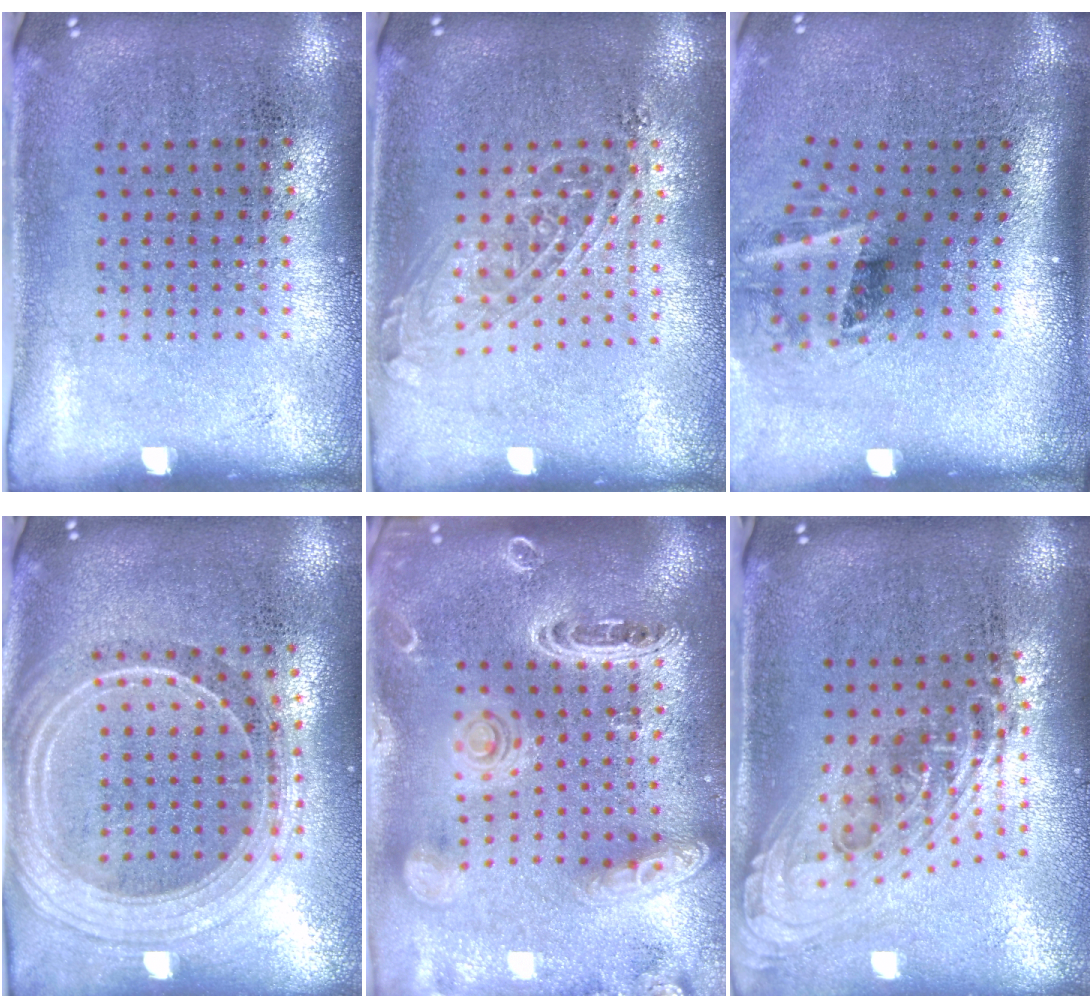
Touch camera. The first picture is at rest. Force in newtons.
{"total": 1.4, "press": 1.2, "slide": 0.7}
{"total": 1.9, "press": 1.2, "slide": 1.5}
{"total": 2.3, "press": 2.0, "slide": 1.1}
{"total": 2.6, "press": 2.3, "slide": 1.1}
{"total": 2.2, "press": 1.6, "slide": 1.5}